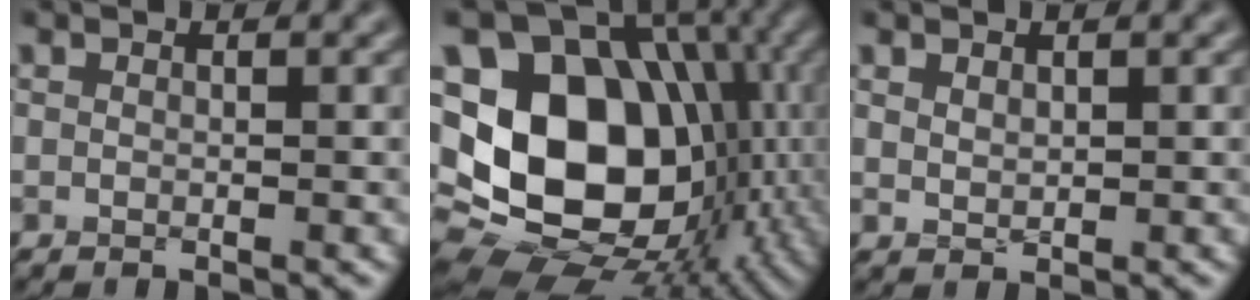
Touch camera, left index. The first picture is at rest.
{"total": 18.4, "force": [-0.7, 14.1, 11.8], "torque": [-0.189, -0.005, 0.008]}
{"total": 0.9, "force": [0.7, 0.5, 0.4], "torque": [-0.011, 0.000, 0.017]}